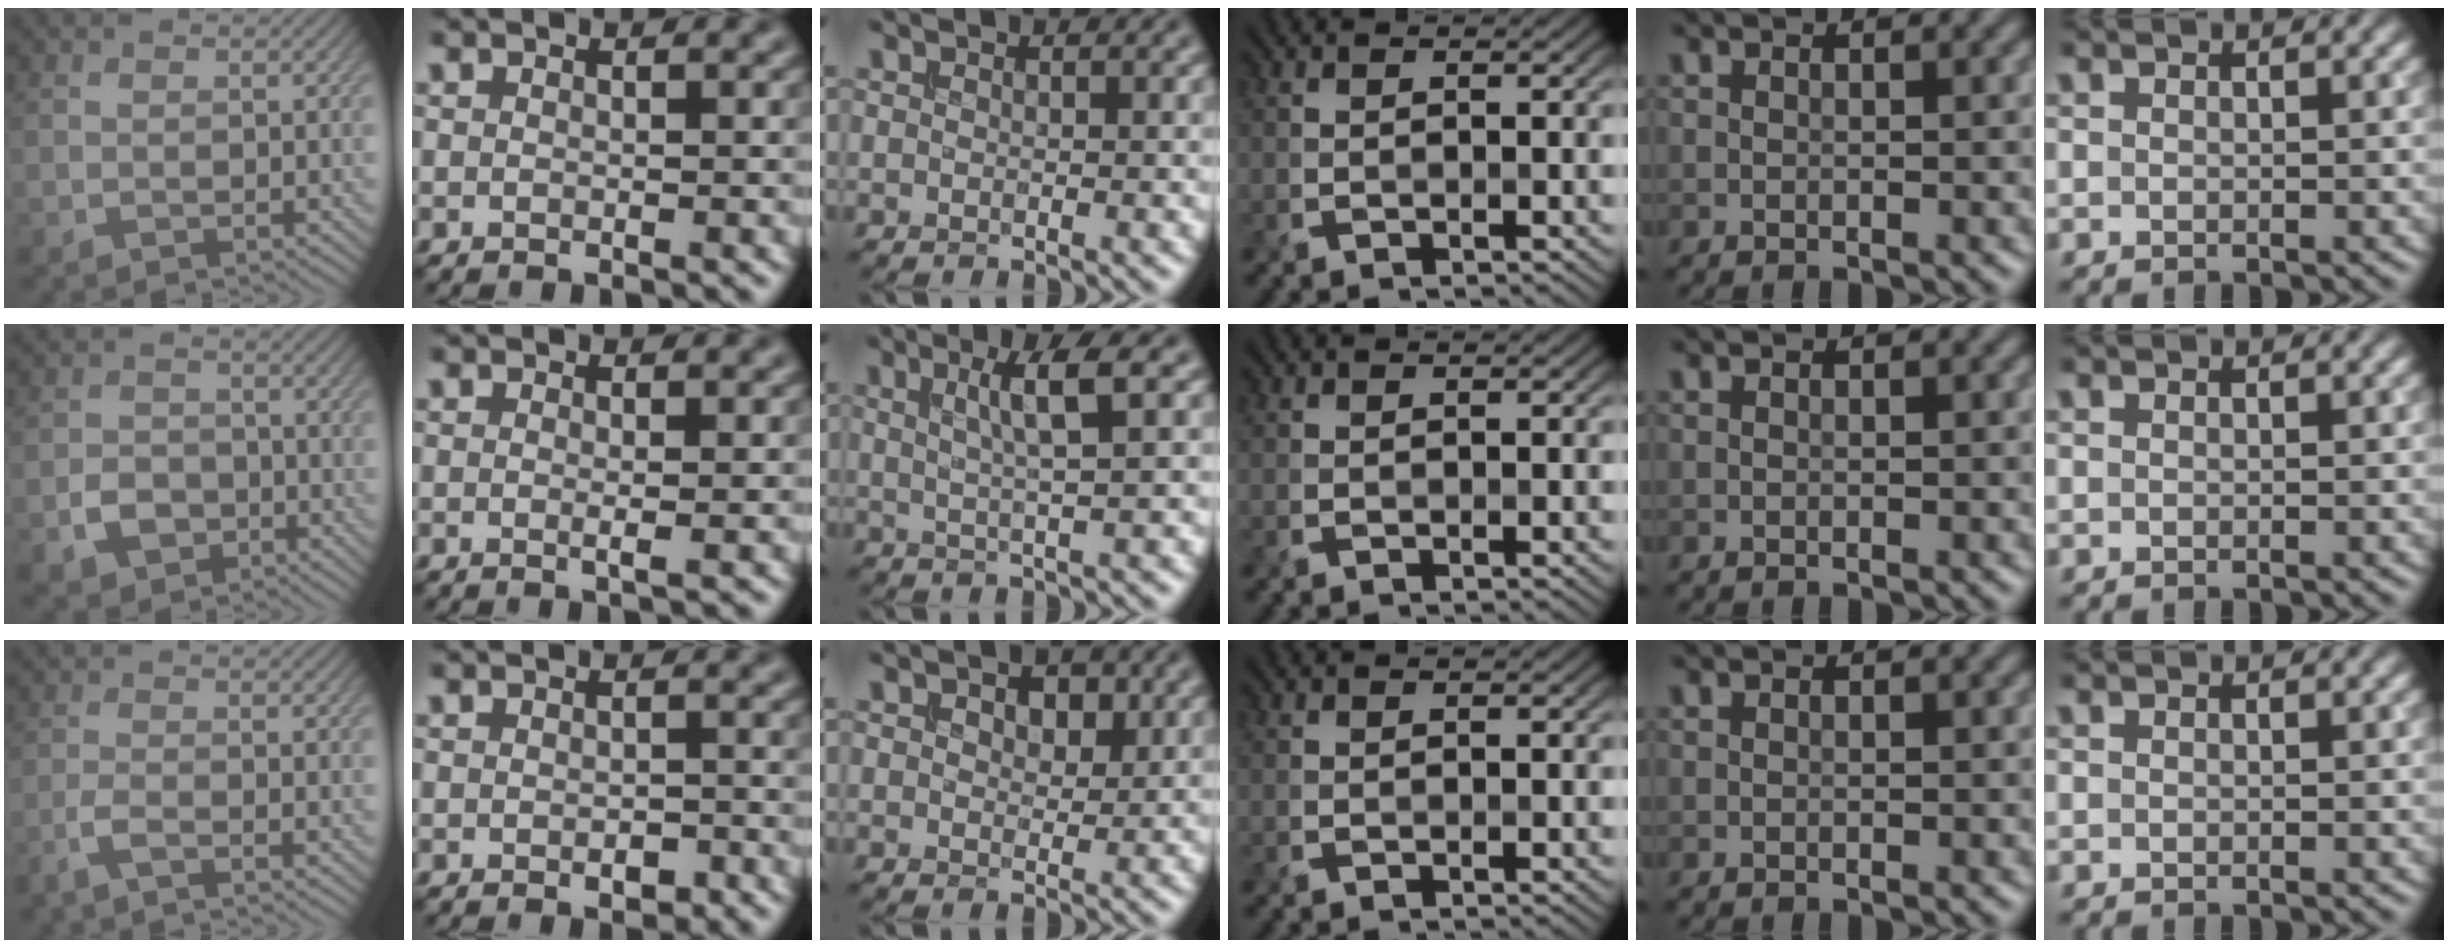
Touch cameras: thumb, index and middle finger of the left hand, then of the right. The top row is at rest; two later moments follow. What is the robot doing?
{"motion": "extract", "object": "file holder"}